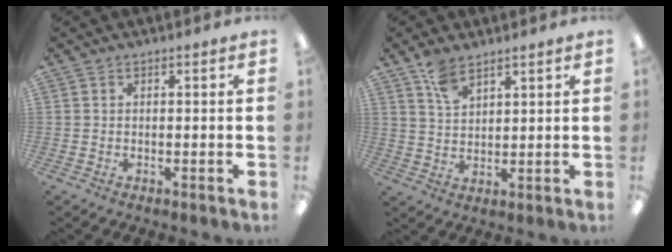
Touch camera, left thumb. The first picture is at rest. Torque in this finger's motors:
{"motor_torque": [0.61, 0.12, 0.40, -0.48, 0.01]}